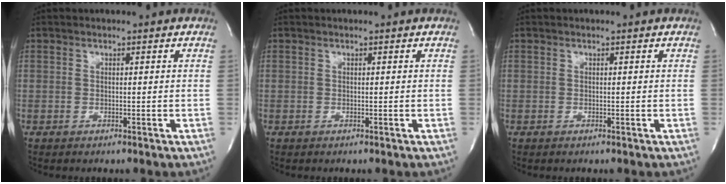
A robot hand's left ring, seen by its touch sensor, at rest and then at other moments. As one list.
[{"total": 0.0}, {"total": 0.0}]